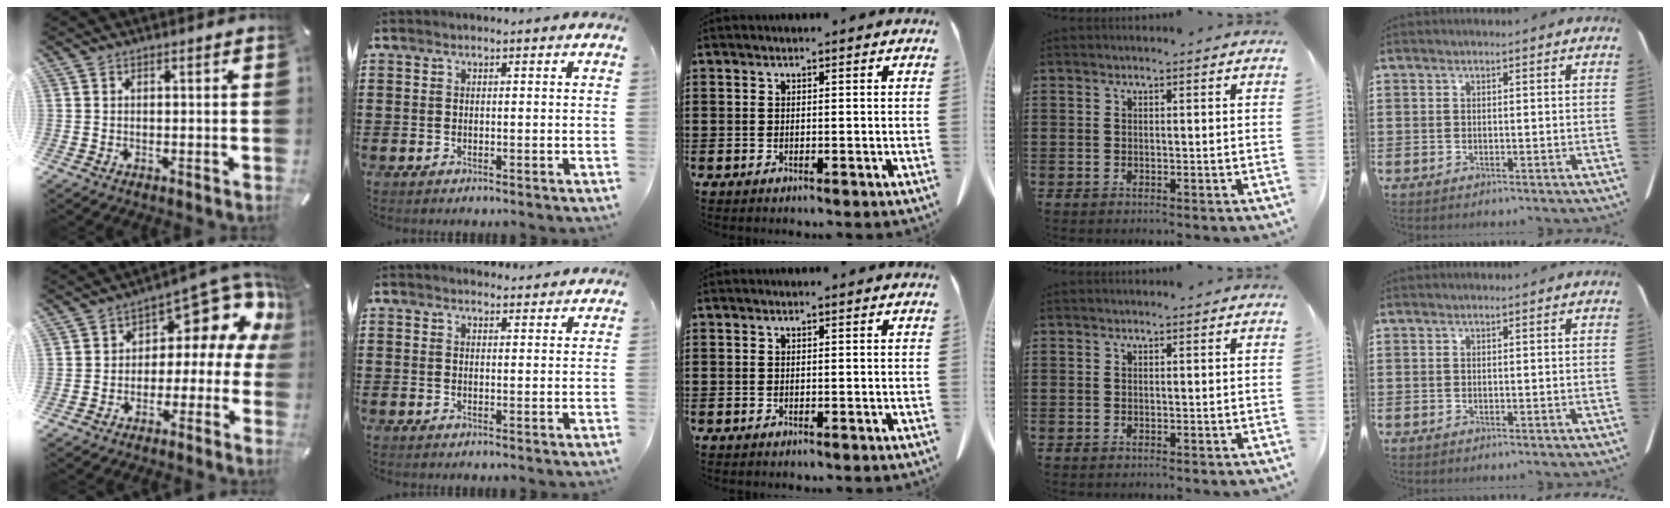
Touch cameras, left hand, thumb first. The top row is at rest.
{"thumb": {"total": 9.8, "force": [6.1, 4.7, 6.0], "torque": [-0.086, -0.061, 0.098]}, "index": {"total": 1.8, "force": [1.8, 0.4, 0.1], "torque": [-0.005, 0.001, 0.034]}}